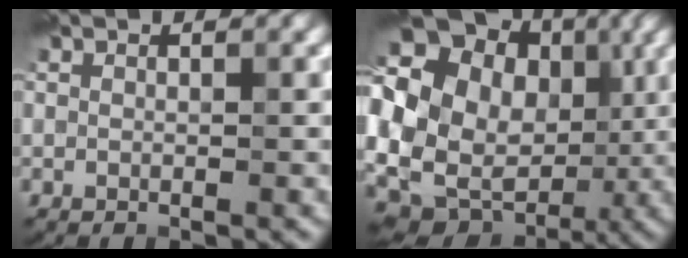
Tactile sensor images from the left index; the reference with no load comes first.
{"total": 20.7, "force": [3.3, 16.9, 11.5], "torque": [-0.216, 0.048, 0.037]}